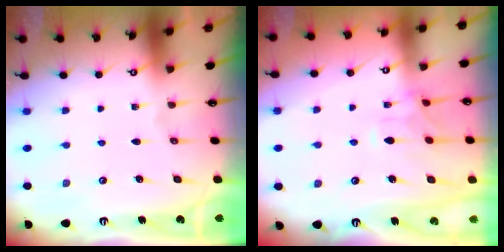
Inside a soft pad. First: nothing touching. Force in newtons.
{"total": 1.6, "press": 1.3, "slide": 0.9}